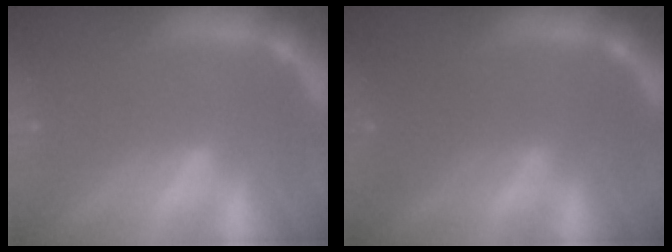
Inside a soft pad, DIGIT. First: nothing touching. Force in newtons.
{"total": 2.5}